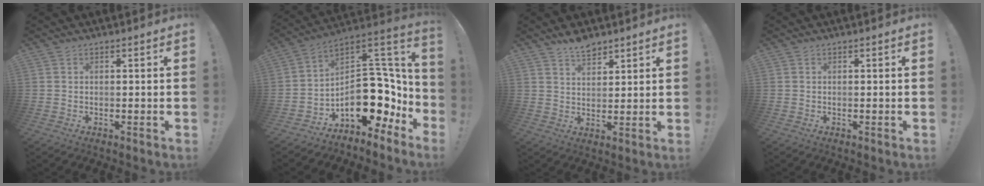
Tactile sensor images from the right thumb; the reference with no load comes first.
{"total": 19.7, "force": [-3.8, 12.7, 14.5], "torque": [-0.188, 0.003, -0.037]}
{"total": 6.1, "force": [5.1, 2.4, 2.3], "torque": [-0.034, -0.030, 0.092]}
{"total": 0.0}